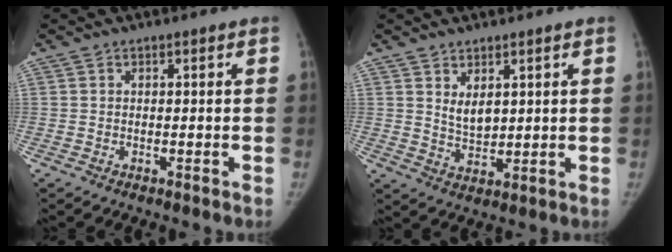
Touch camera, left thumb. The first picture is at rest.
{"total": 4.4, "force": [1.9, 2.4, 3.2], "torque": [-0.044, -0.022, 0.043]}